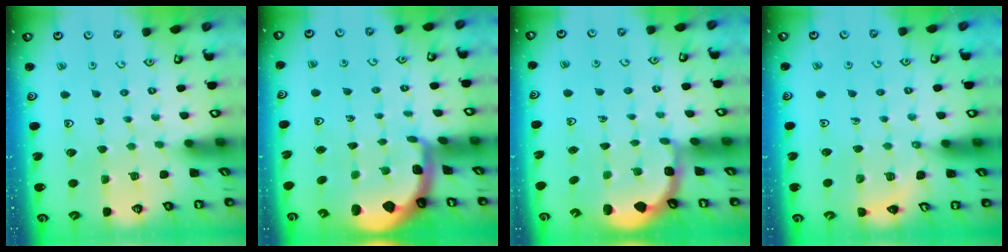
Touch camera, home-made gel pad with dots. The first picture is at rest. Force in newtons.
{"total": 1.7, "press": 1.6, "slide": 0.4}
{"total": 2.4, "press": 2.0, "slide": 1.3}
{"total": 4.4, "press": 4.2, "slide": 1.5}